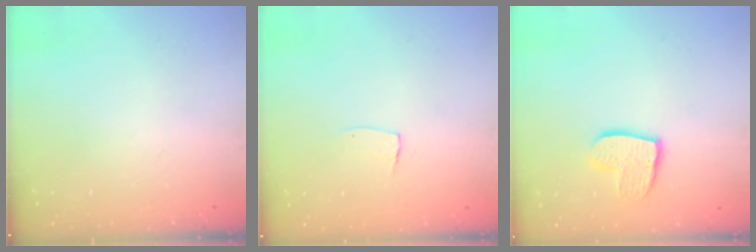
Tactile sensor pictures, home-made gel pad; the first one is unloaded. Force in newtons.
{"total": 5.4, "press": 5.4, "slide": 0.3}
{"total": 10.8, "press": 10.7, "slide": 0.7}